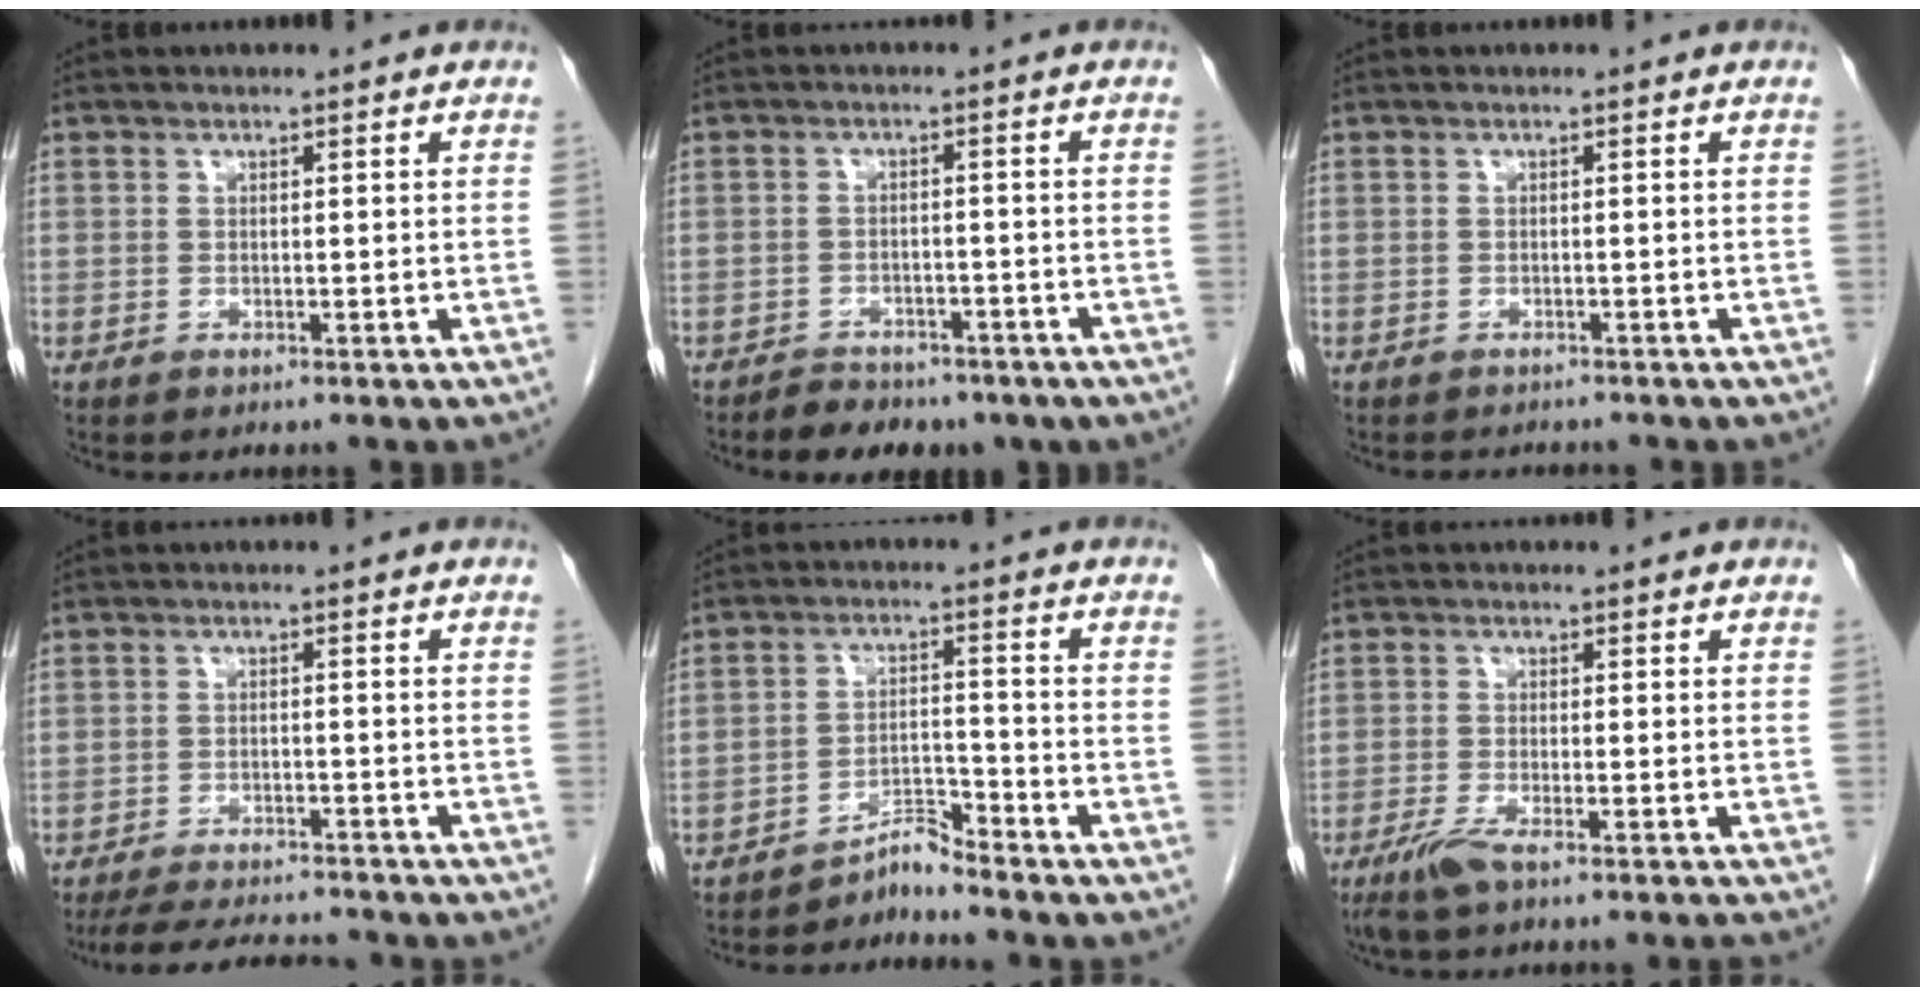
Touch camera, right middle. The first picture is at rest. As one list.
[{"total": 7.9, "force": [-6.1, 4.0, 3.1], "torque": [-0.044, 0.006, -0.075]}, {"total": 2.6, "force": [-2.4, 1.0, 0.3], "torque": [-0.005, -0.003, -0.031]}, {"total": 10.0, "force": [-9.4, 1.3, 3.3], "torque": [-0.052, -0.004, -0.138]}, {"total": 2.5, "force": [-2.5, -0.4, 0.4], "torque": [-0.001, -0.010, -0.045]}, {"total": 4.8, "force": [-3.7, -0.2, 3.0], "torque": [-0.054, -0.011, -0.069]}]